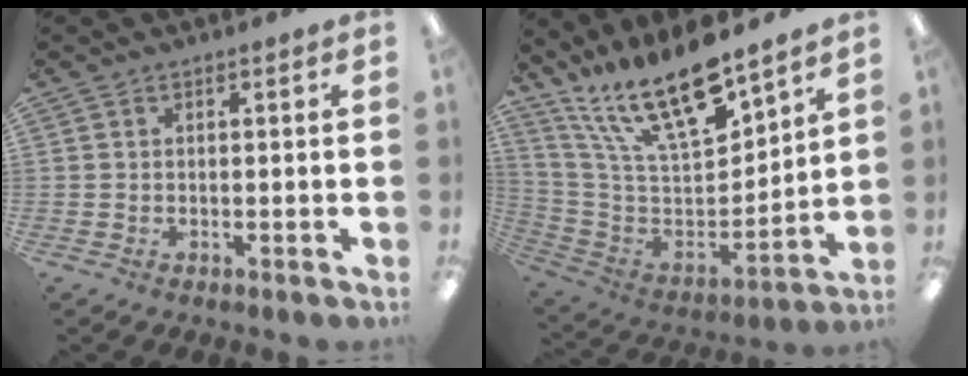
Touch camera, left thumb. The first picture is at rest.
{"total": 20.5, "force": [15.5, 6.4, 11.8], "torque": [-0.241, -0.104, 0.273]}